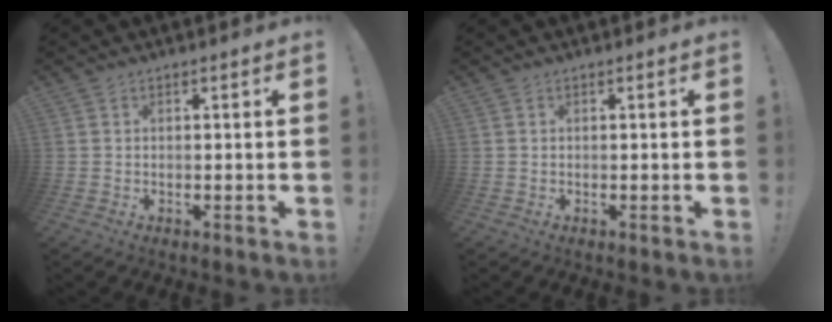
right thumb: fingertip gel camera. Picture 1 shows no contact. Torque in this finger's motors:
{"motor_torque": [-0.01, -0.01, 0.01, 0.00, 0.00]}